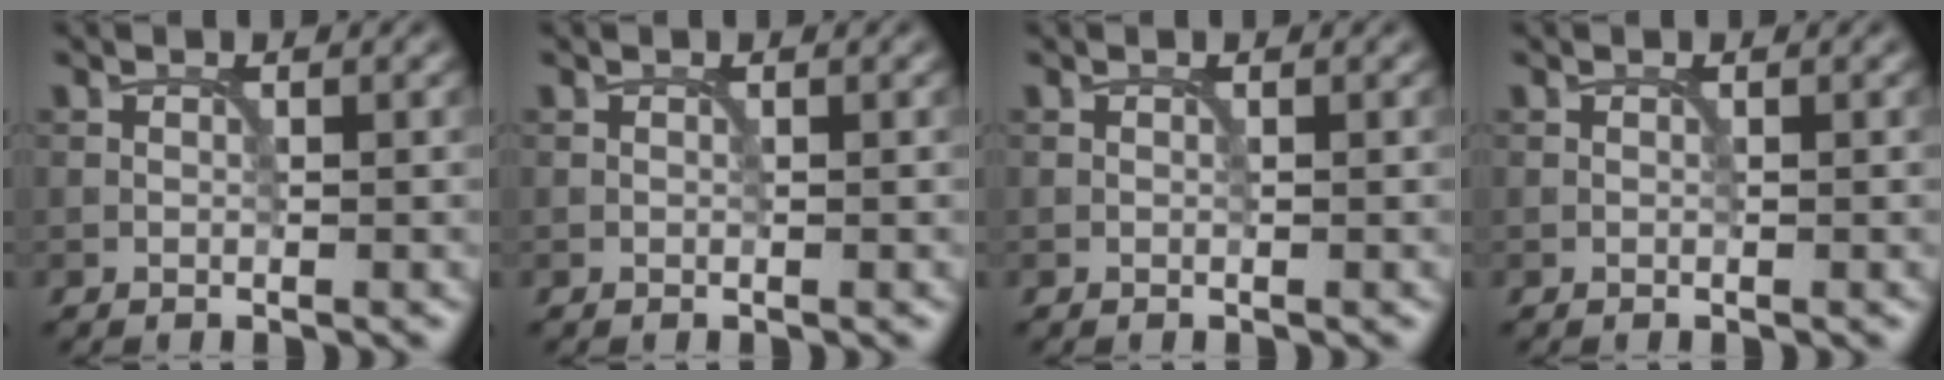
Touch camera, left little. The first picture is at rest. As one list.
[{"total": 0.0}, {"total": 0.0}, {"total": 0.0}]